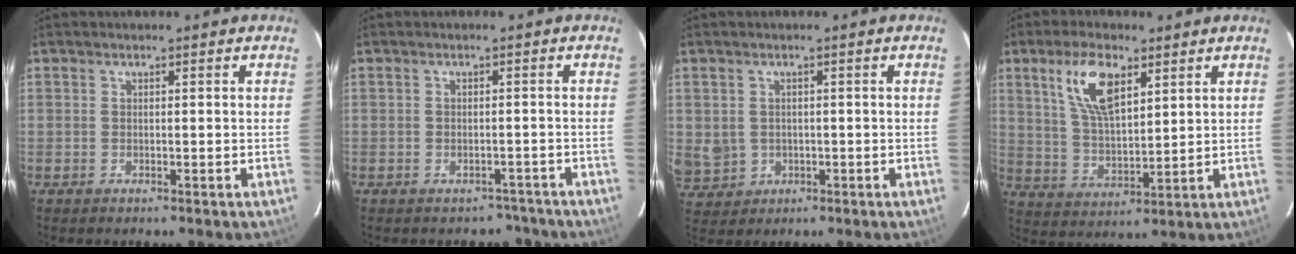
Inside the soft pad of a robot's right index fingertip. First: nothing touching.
{"total": 4.4, "force": [-3.5, 2.7, 0.1], "torque": [0.007, 0.025, -0.034]}
{"total": 6.9, "force": [-0.3, 6.5, 2.3], "torque": [-0.065, 0.004, 0.016]}
{"total": 10.9, "force": [5.4, 4.6, 8.3], "torque": [-0.158, 0.010, 0.110]}